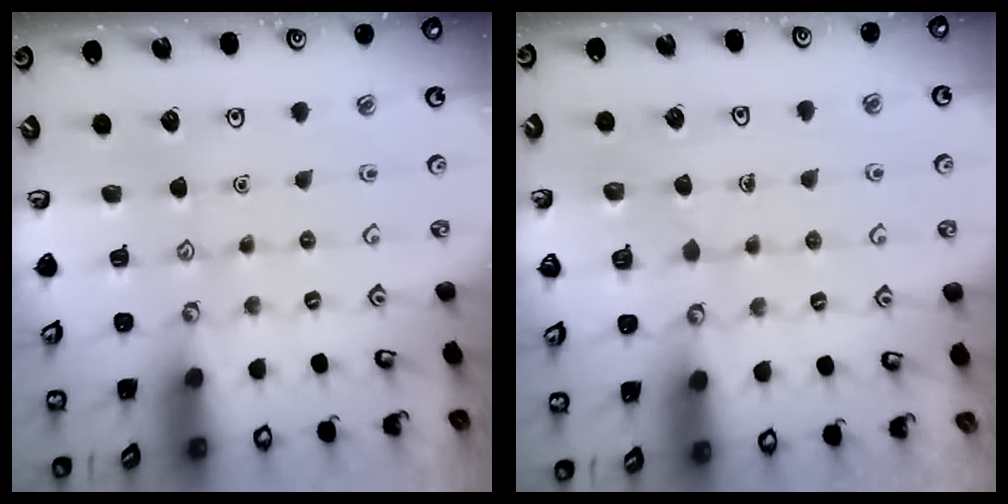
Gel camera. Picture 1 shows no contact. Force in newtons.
{"total": 2.8, "press": 2.8, "slide": 0.1}